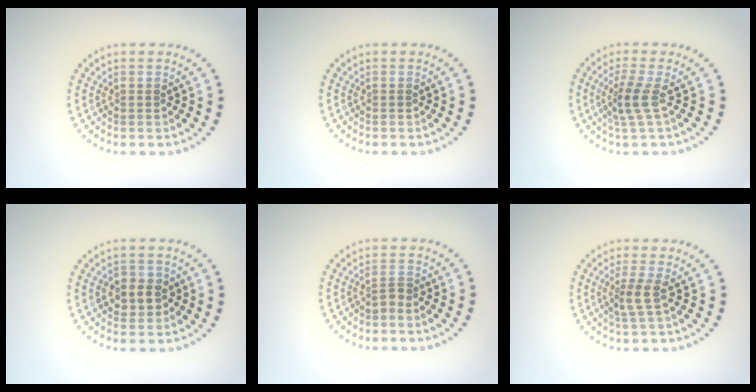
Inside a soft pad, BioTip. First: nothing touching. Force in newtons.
{"total": 0.0}
{"total": 2.3, "press": 1.8, "slide": 1.5}
{"total": 2.5, "press": 2.4, "slide": 0.7}
{"total": 1.1, "press": 0.7, "slide": 0.8}
{"total": 2.0, "press": 1.6, "slide": 1.3}